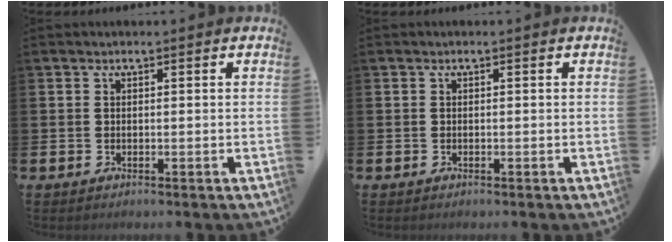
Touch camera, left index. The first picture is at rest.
{"total": 0.0}